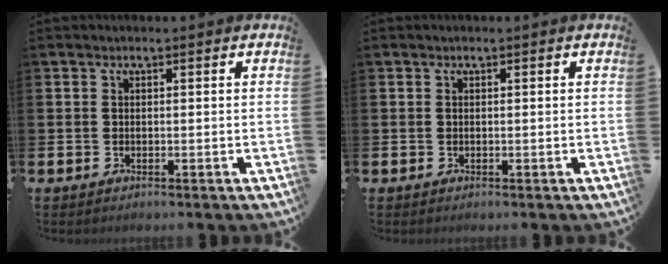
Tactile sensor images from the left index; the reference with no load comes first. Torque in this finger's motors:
{"motor_torque": [0.11, 0.00, 0.05, 0.00]}